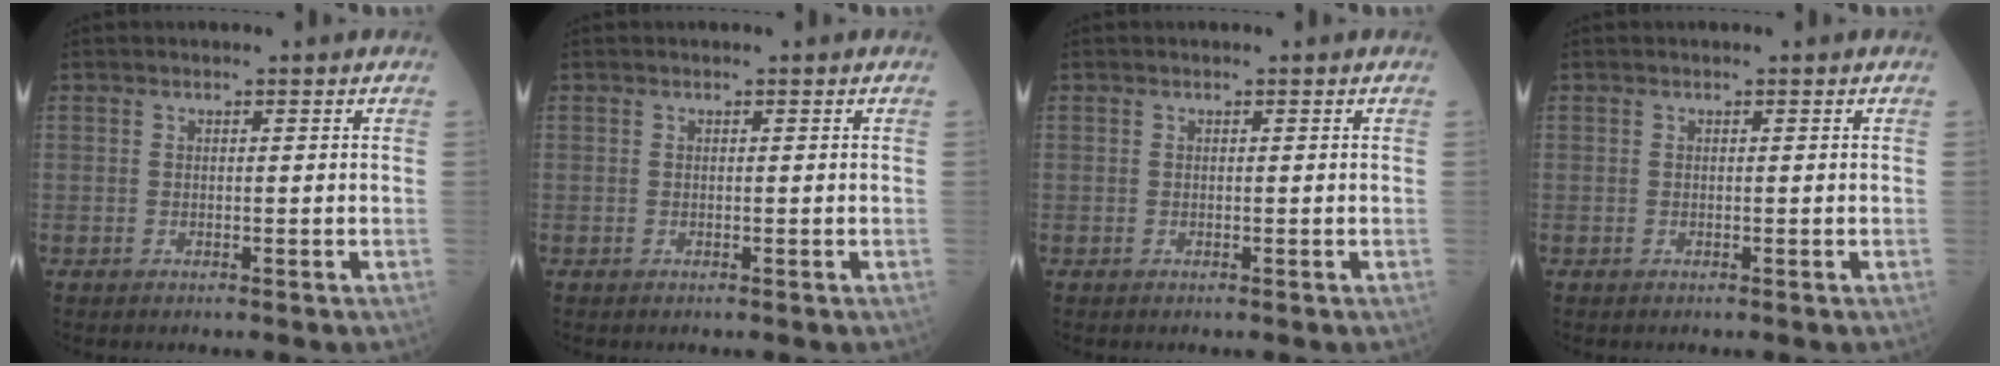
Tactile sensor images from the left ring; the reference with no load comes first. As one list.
[{"total": 0.0}, {"total": 0.0}, {"total": 0.0}]